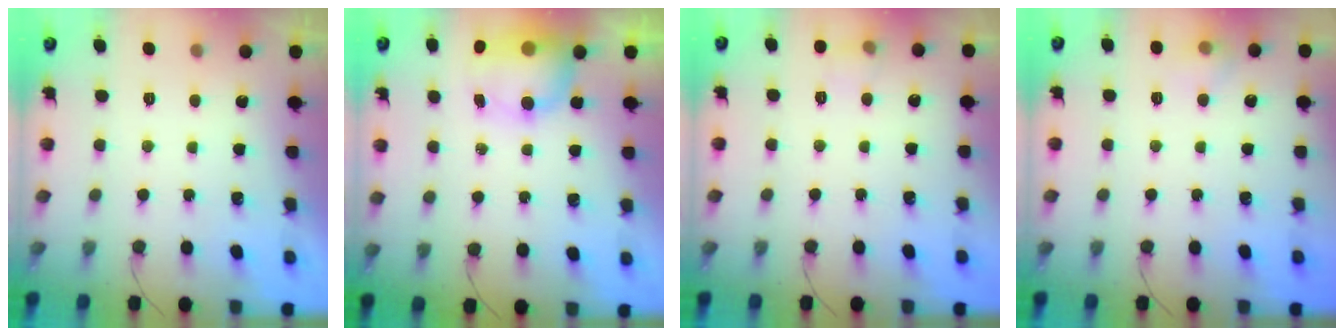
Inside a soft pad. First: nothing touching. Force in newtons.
{"total": 7.6, "press": 7.4, "slide": 1.8}
{"total": 5.5, "press": 5.3, "slide": 1.7}
{"total": 5.4, "press": 5.2, "slide": 1.4}